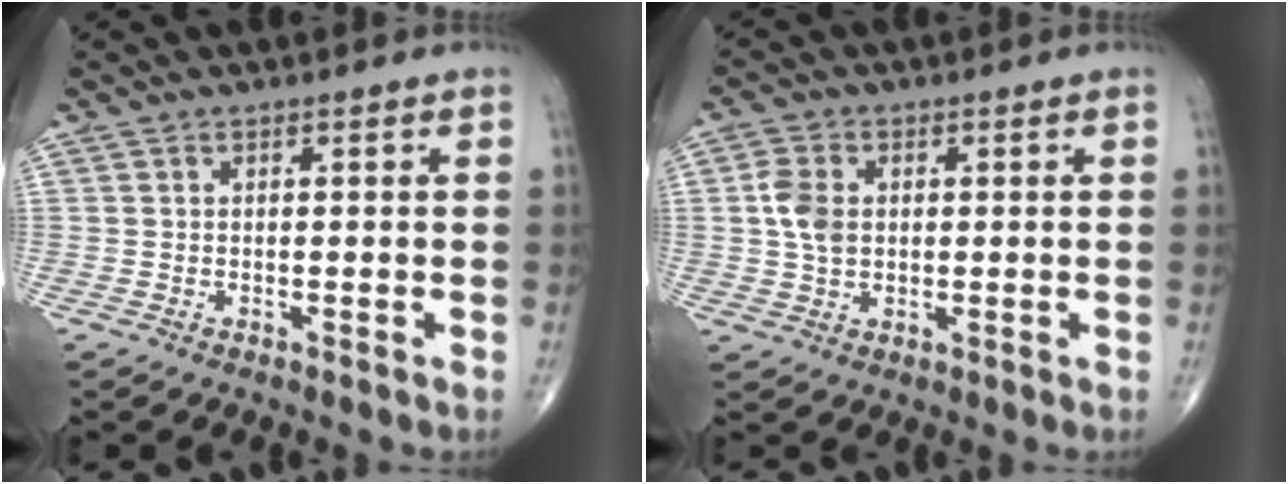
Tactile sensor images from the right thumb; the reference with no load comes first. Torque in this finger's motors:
{"motor_torque": [0.95, 0.75, 0.90, 0.30, 0.04]}